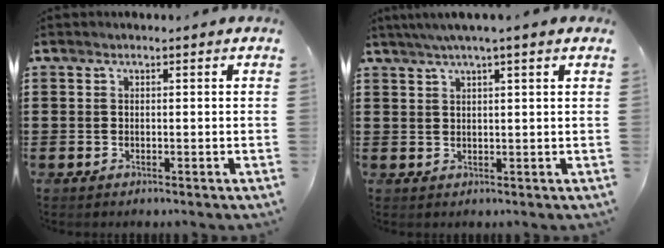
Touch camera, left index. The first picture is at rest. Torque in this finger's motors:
{"motor_torque": [1.72, -0.42, 0.40, 0.10]}